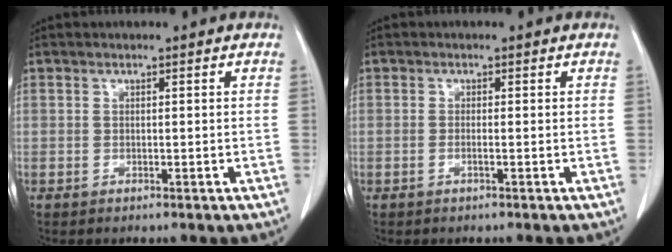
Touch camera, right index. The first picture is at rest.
{"total": 0.6, "force": [-0.3, -0.1, 0.5], "torque": [-0.013, 0.001, -0.005]}